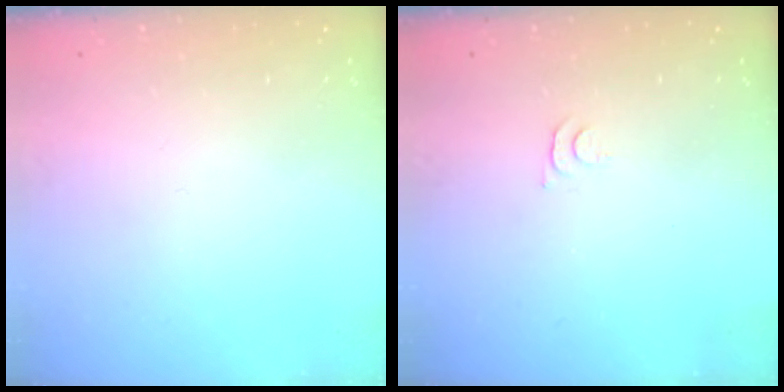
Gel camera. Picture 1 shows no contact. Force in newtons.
{"total": 5.2, "press": 5.1, "slide": 0.5}